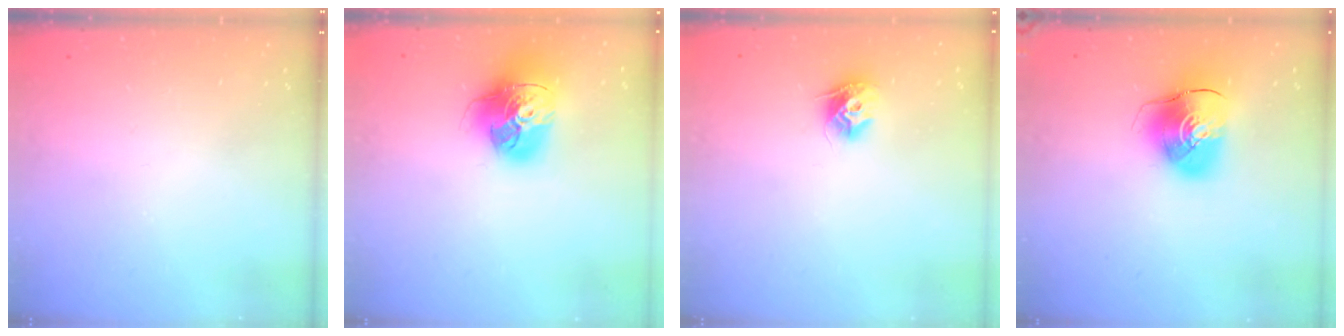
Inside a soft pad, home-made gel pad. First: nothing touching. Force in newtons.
{"total": 18.6, "press": 18.5, "slide": 1.9}
{"total": 9.1, "press": 9.1, "slide": 0.3}
{"total": 10.8, "press": 10.7, "slide": 1.5}